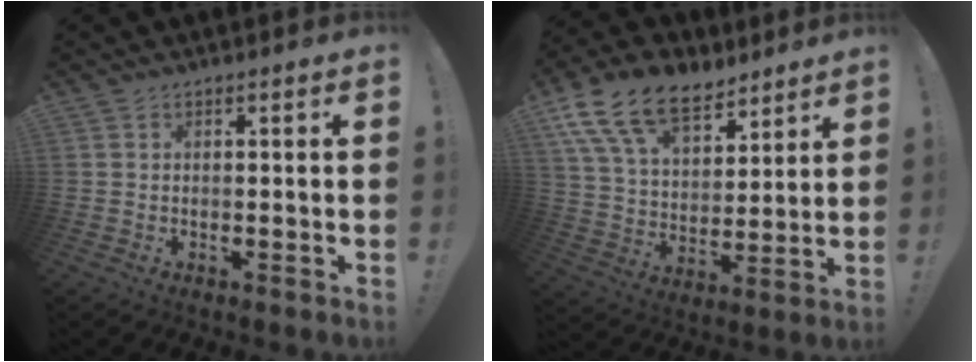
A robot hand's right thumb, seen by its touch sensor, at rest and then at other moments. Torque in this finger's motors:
{"motor_torque": [1.20, 2.17, 0.52, -0.02, 0.13]}